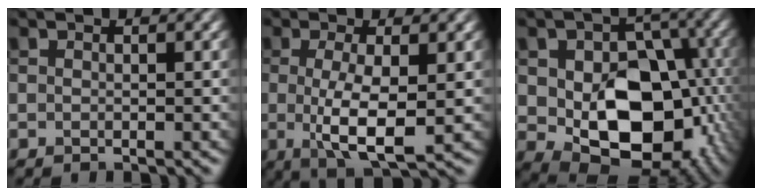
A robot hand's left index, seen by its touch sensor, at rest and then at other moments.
{"total": 5.4, "force": [-0.4, 1.3, 5.2], "torque": [-0.097, -0.011, -0.003]}
{"total": 11.6, "force": [-1.2, 8.0, 8.3], "torque": [-0.121, -0.022, -0.011]}